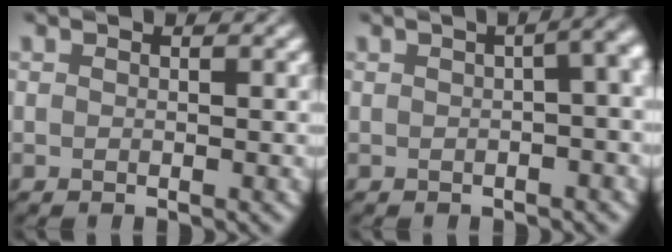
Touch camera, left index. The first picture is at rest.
{"total": 10.2, "force": [2.1, 5.2, 8.5], "torque": [-0.026, 0.053, -0.008]}